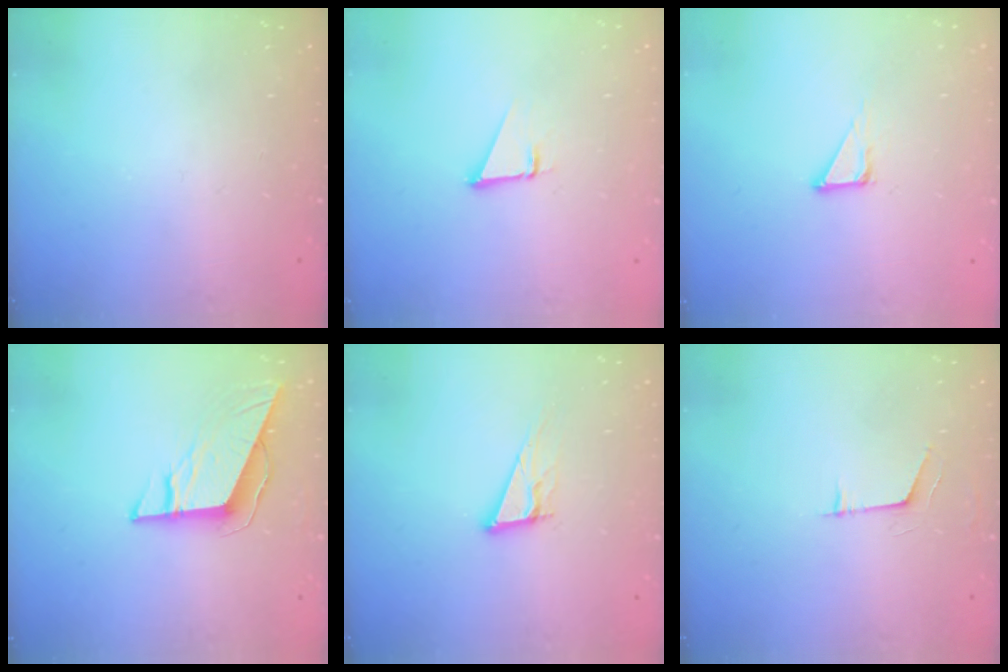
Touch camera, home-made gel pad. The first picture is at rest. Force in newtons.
{"total": 1.9, "press": 1.9, "slide": 0.0}
{"total": 4.4, "press": 4.4, "slide": 0.1}
{"total": 9.0, "press": 9.0, "slide": 1.0}
{"total": 8.6, "press": 8.3, "slide": 2.4}
{"total": 4.4, "press": 4.3, "slide": 0.7}